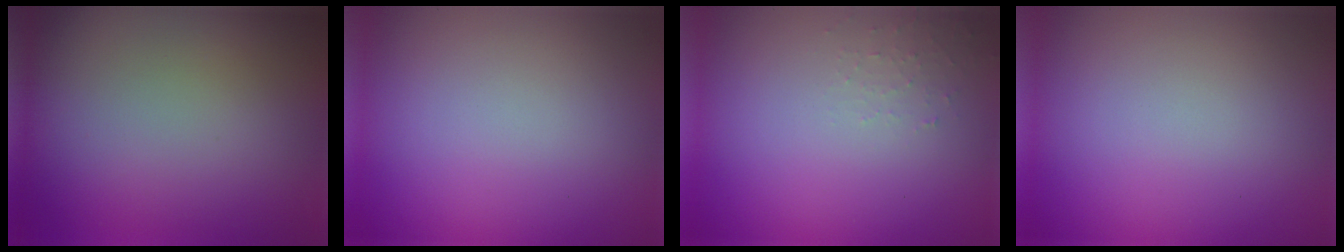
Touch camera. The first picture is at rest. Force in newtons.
{"total": 0.0}
{"total": 1.1, "press": 1.0, "slide": 0.2}
{"total": 0.0}